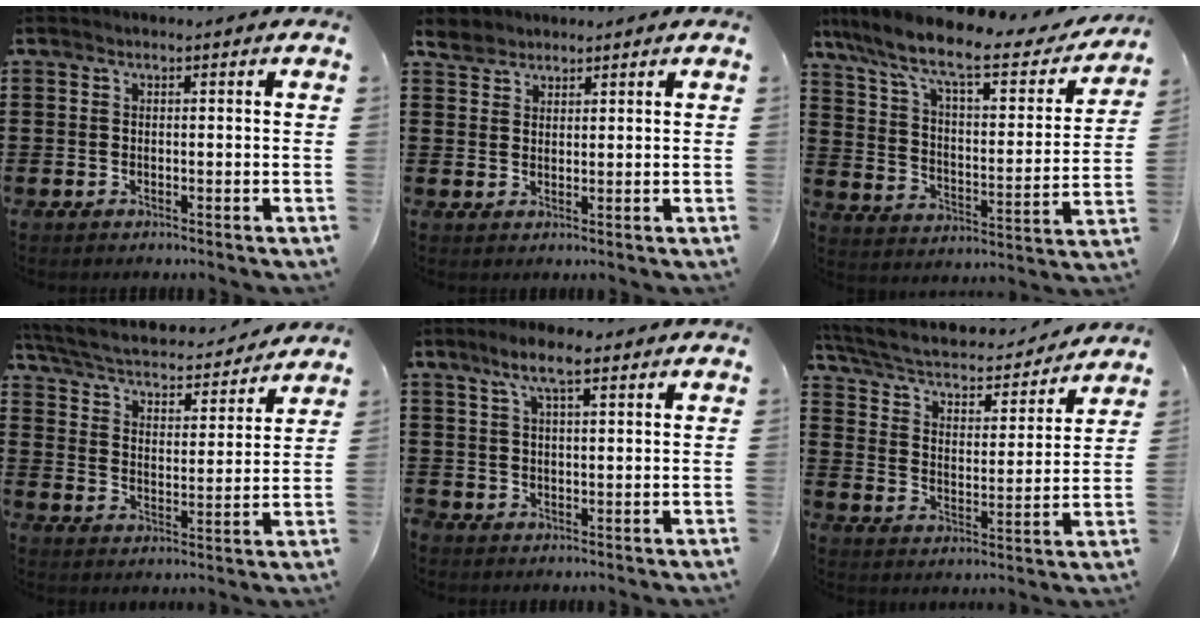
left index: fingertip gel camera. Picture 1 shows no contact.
{"total": 3.1, "force": [2.6, 1.5, 0.4], "torque": [-0.020, 0.005, 0.051]}
{"total": 10.2, "force": [7.9, 1.7, 6.3], "torque": [-0.150, -0.047, 0.129]}
{"total": 3.8, "force": [3.5, 0.5, 1.4], "torque": [-0.048, -0.028, 0.051]}
{"total": 5.2, "force": [2.9, 1.9, 3.9], "torque": [-0.075, 0.007, 0.048]}
{"total": 4.5, "force": [3.8, 1.2, 2.1], "torque": [-0.059, -0.029, 0.058]}